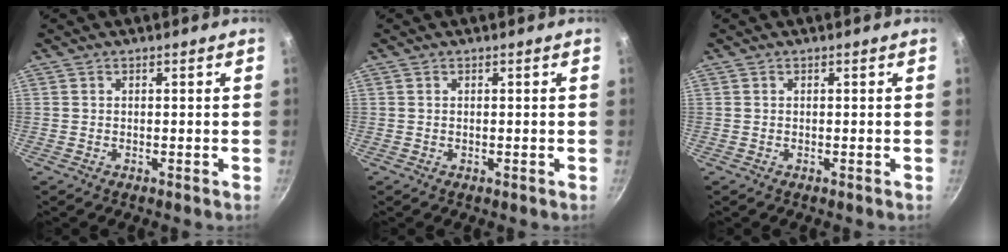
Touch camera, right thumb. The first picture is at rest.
{"total": 0.0}
{"total": 0.0}